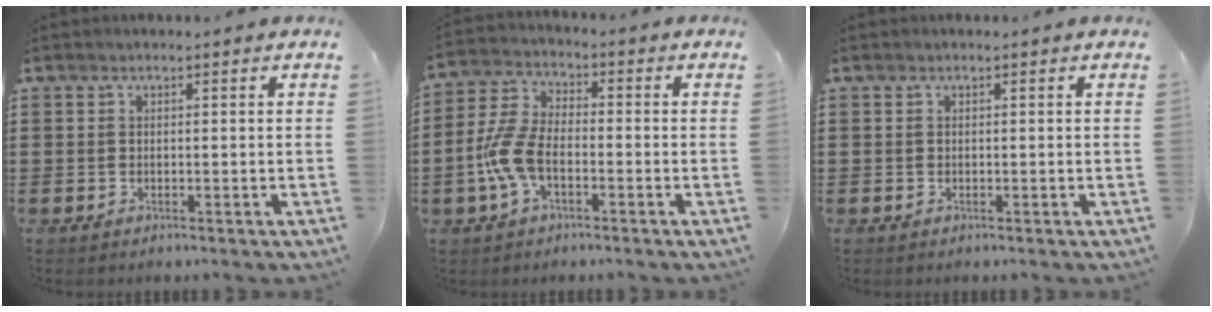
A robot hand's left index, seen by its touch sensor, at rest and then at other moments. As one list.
[{"total": 7.6, "force": [-2.4, 4.1, 6.0], "torque": [-0.156, -0.002, -0.054]}, {"total": 0.0}]